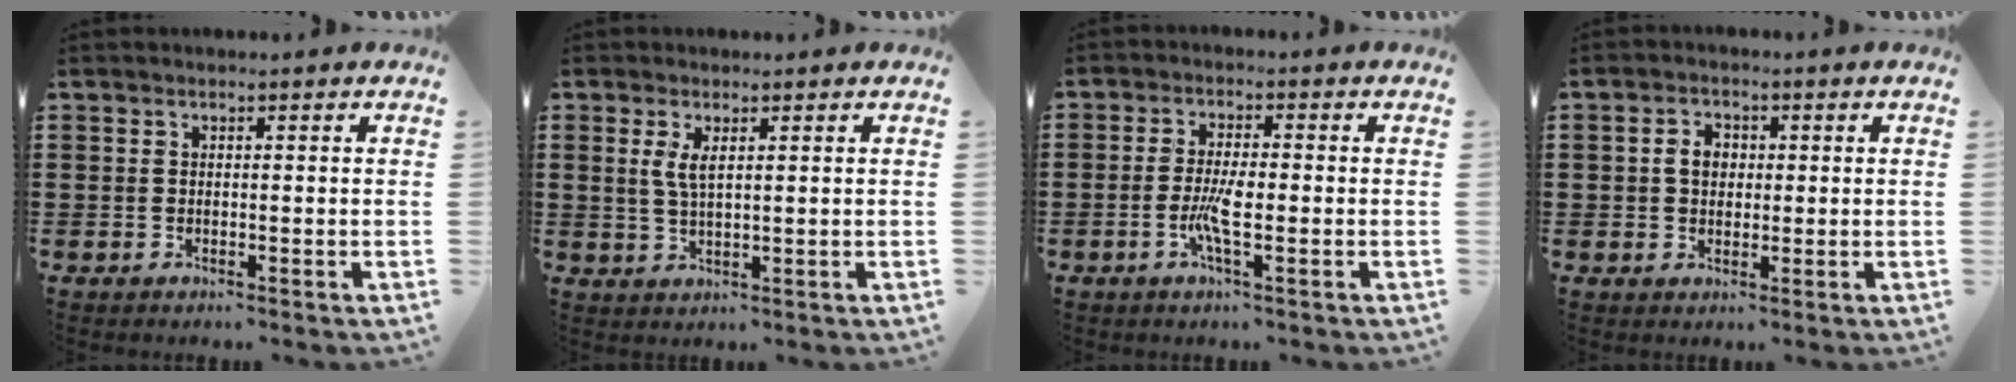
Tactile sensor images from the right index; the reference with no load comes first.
{"total": 2.9, "force": [1.1, 0.8, 2.6], "torque": [-0.055, 0.004, 0.018]}
{"total": 4.7, "force": [-1.2, 0.9, 4.5], "torque": [-0.097, -0.006, -0.029]}
{"total": 3.0, "force": [0.3, 2.3, 1.9], "torque": [-0.043, 0.012, 0.002]}